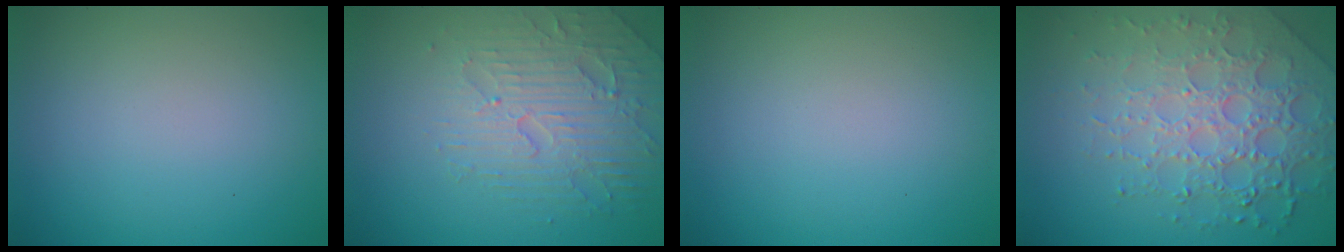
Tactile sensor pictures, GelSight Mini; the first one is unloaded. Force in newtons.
{"total": 4.4, "press": 4.1, "slide": 1.4}
{"total": 0.0}
{"total": 7.3, "press": 5.2, "slide": 5.1}